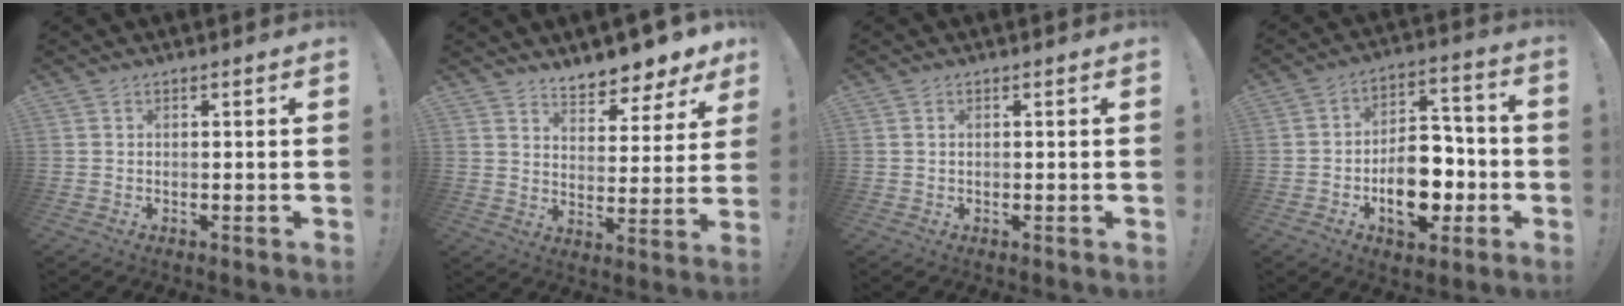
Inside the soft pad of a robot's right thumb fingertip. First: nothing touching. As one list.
[{"total": 7.5, "force": [6.8, 2.3, 2.4], "torque": [-0.026, -0.068, 0.120]}, {"total": 0.5, "force": [0.4, 0.1, 0.3], "torque": [-0.009, 0.002, 0.008]}, {"total": 15.5, "force": [-5.3, 9.9, 10.7], "torque": [-0.158, 0.040, -0.080]}]